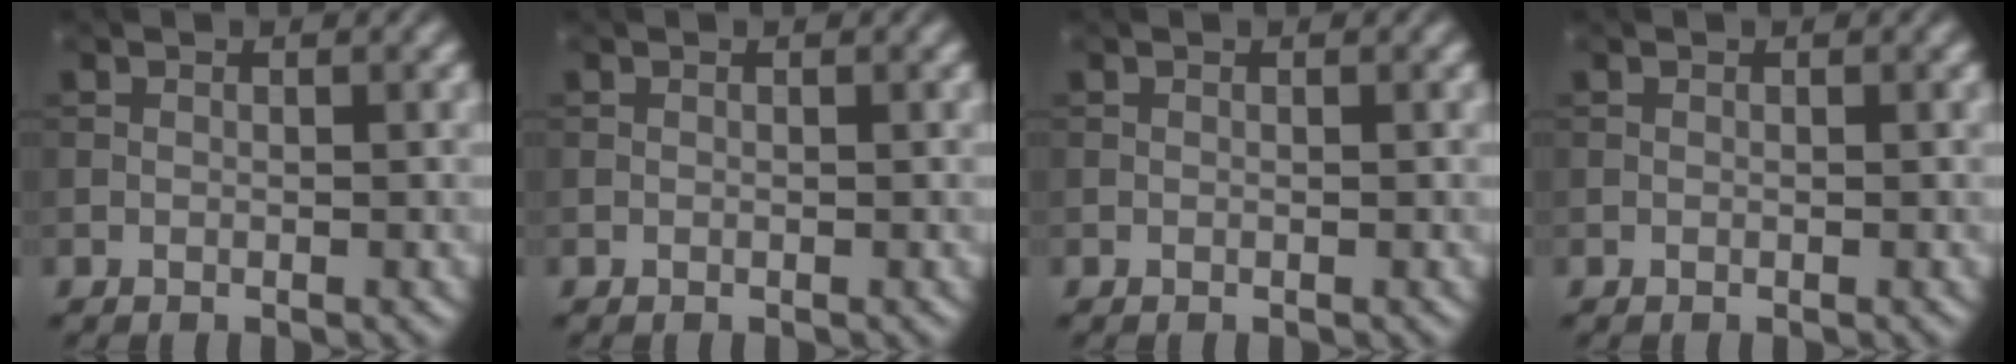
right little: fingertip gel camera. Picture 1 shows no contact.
{"total": 0.0}
{"total": 0.0}
{"total": 0.0}